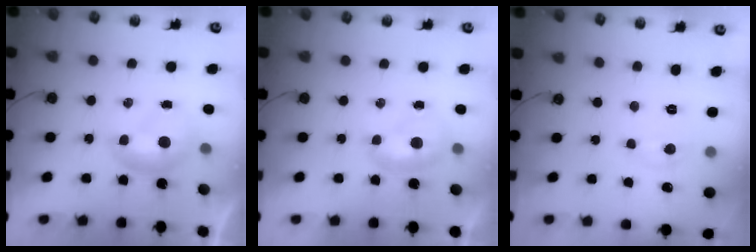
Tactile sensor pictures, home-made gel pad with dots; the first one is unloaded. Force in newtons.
{"total": 1.1, "press": 0.8, "slide": 0.8}
{"total": 1.5, "press": 1.5, "slide": 0.1}